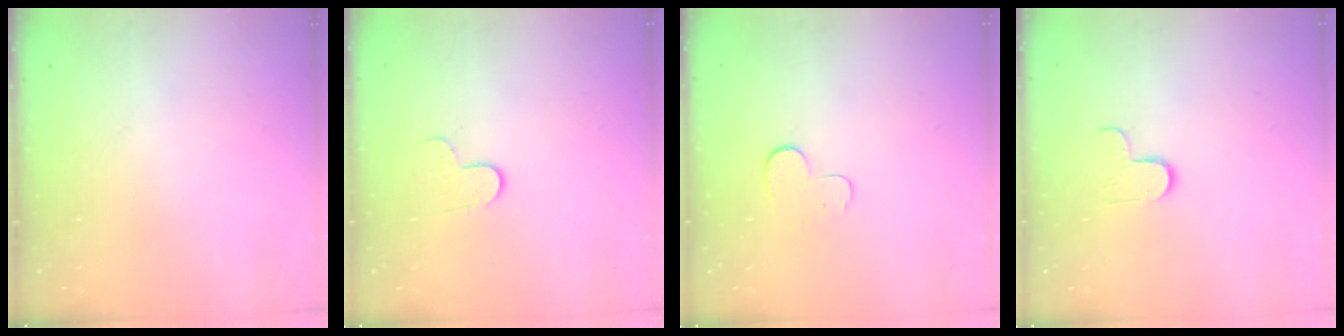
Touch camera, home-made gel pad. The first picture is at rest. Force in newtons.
{"total": 5.9, "press": 5.9, "slide": 0.5}
{"total": 4.6, "press": 4.6, "slide": 0.4}
{"total": 5.8, "press": 5.8, "slide": 0.3}